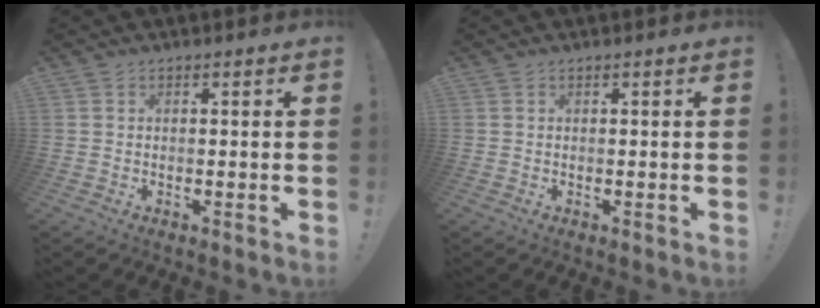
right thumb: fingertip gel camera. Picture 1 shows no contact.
{"total": 0.0}